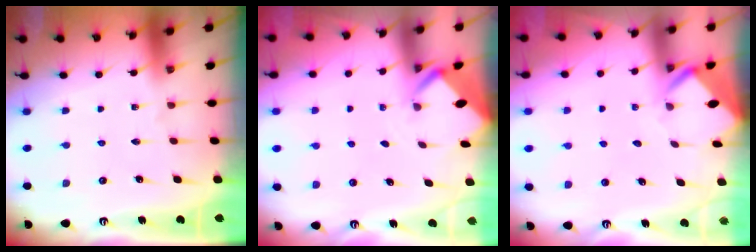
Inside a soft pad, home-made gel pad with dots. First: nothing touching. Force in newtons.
{"total": 2.1, "press": 2.1, "slide": 0.0}
{"total": 4.0, "press": 3.9, "slide": 0.3}